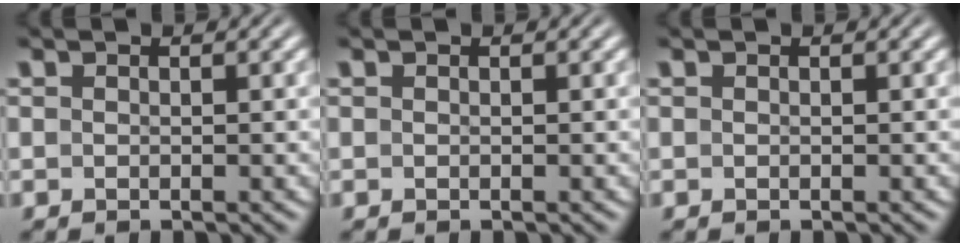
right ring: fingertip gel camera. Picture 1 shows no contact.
{"total": 0.0}
{"total": 0.0}